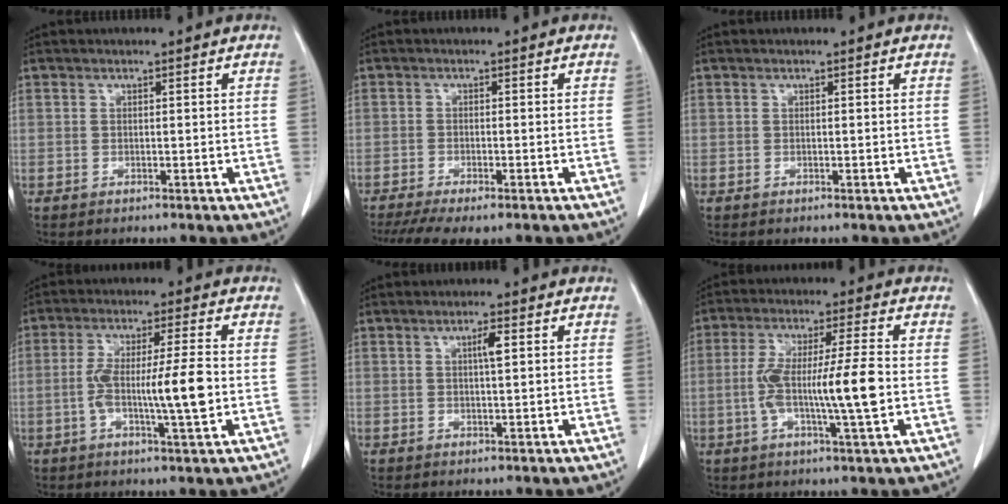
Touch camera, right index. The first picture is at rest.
{"total": 9.3, "force": [-7.3, 2.0, 5.4], "torque": [-0.080, -0.008, -0.110]}
{"total": 0.0}
{"total": 9.8, "force": [-1.4, 0.5, 9.7], "torque": [-0.175, 0.003, -0.029]}
{"total": 2.2, "force": [0.7, 0.1, 2.1], "torque": [-0.037, 0.002, 0.011]}
{"total": 11.3, "force": [-1.5, 0.4, 11.1], "torque": [-0.208, 0.003, -0.031]}